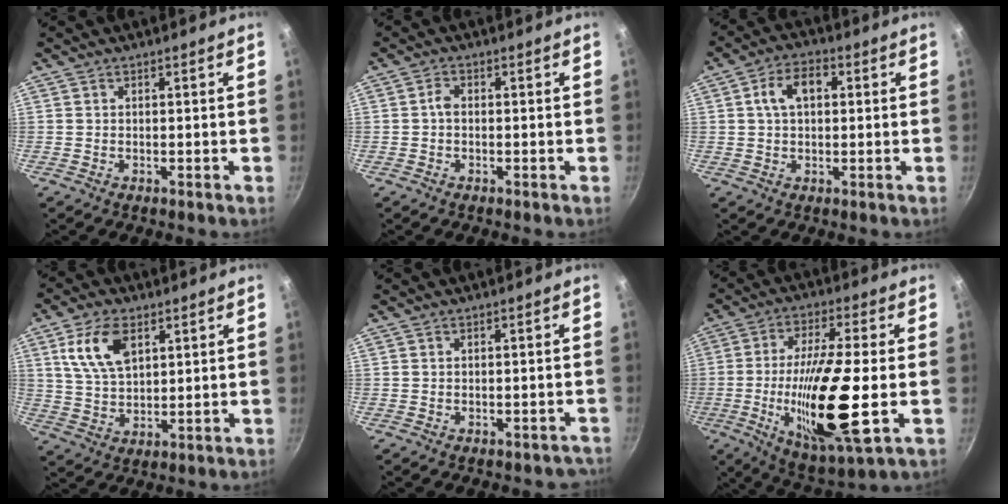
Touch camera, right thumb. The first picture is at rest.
{"total": 1.7, "force": [-0.3, 1.1, 1.2], "torque": [-0.021, 0.008, -0.007]}
{"total": 6.8, "force": [1.3, 4.3, 5.2], "torque": [-0.071, 0.017, 0.016]}
{"total": 10.1, "force": [4.1, 5.6, 7.4], "torque": [-0.134, -0.010, 0.082]}
{"total": 2.1, "force": [-1.6, 1.4, 0.4], "torque": [0.023, 0.037, 0.002]}
{"total": 20.2, "force": [-3.2, 4.8, 19.4], "torque": [-0.353, 0.000, -0.055]}